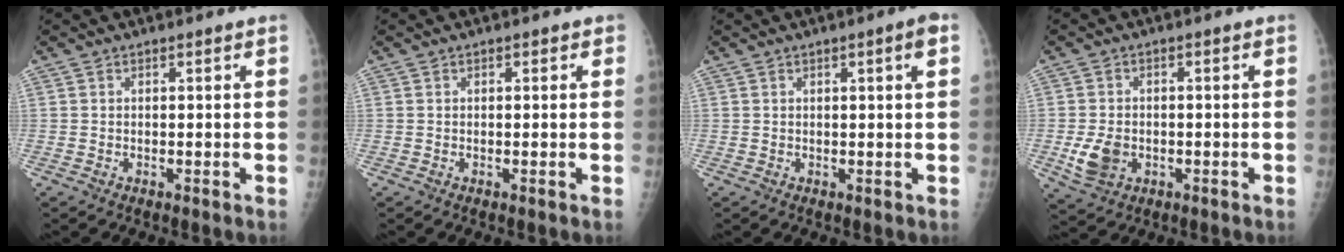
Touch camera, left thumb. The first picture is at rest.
{"total": 0.5, "force": [0.2, 0.4, 0.2], "torque": [0.007, 0.001, -0.002]}
{"total": 2.6, "force": [0.9, 0.1, 2.4], "torque": [-0.034, 0.001, 0.012]}
{"total": 5.8, "force": [-1.5, 4.3, 3.6], "torque": [-0.064, -0.001, -0.019]}